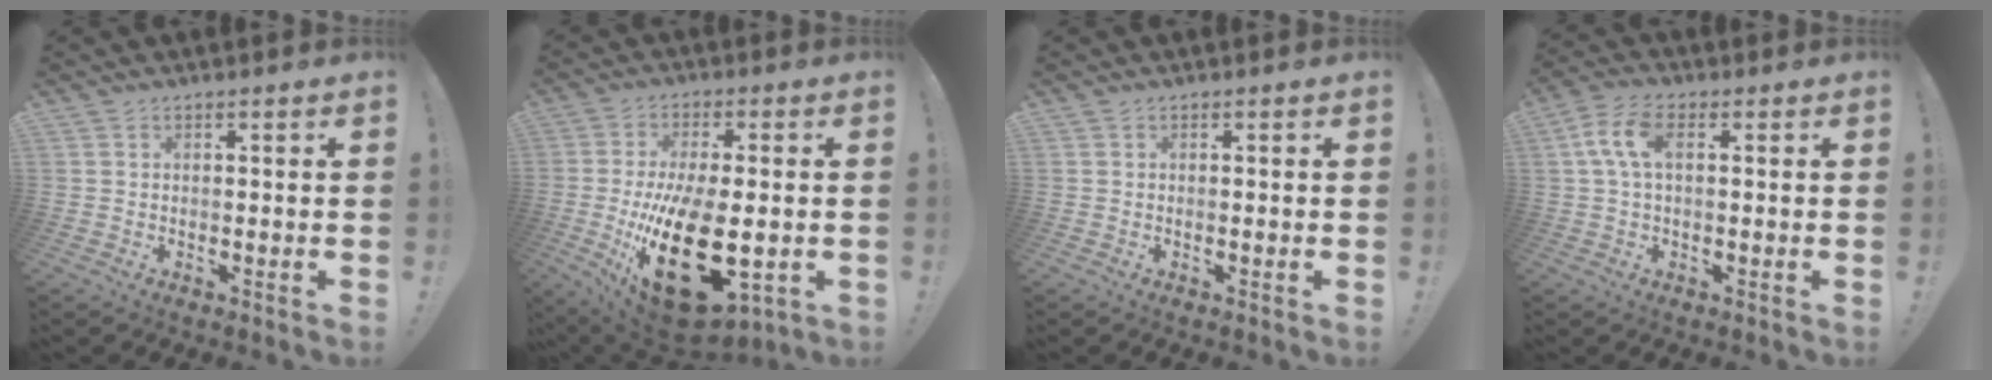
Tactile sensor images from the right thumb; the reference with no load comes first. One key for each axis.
{"total": 25.2, "fx": -4.3, "fy": 11.9, "fz": 21.8, "tx": -0.389, "ty": -0.005, "tz": -0.051}
{"total": 0.0}
{"total": 8.2, "fx": 1.5, "fy": 4.3, "fz": 6.8, "tx": -0.135, "ty": 0.008, "tz": 0.031}